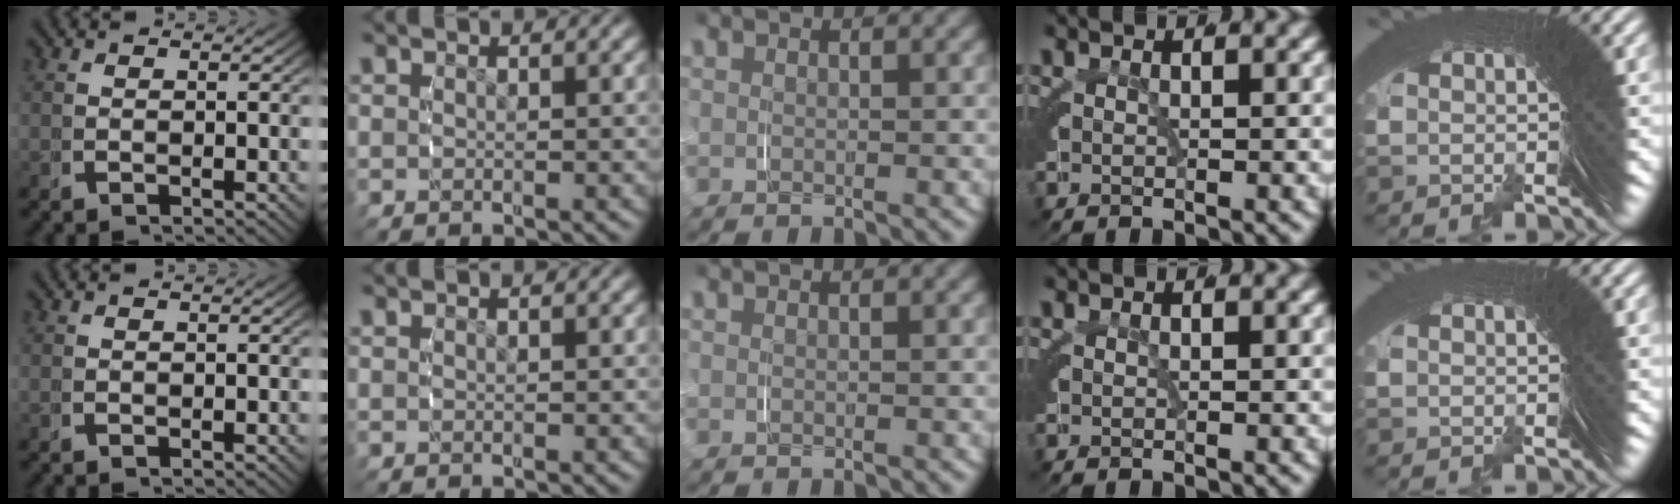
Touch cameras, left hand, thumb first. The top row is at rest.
{}